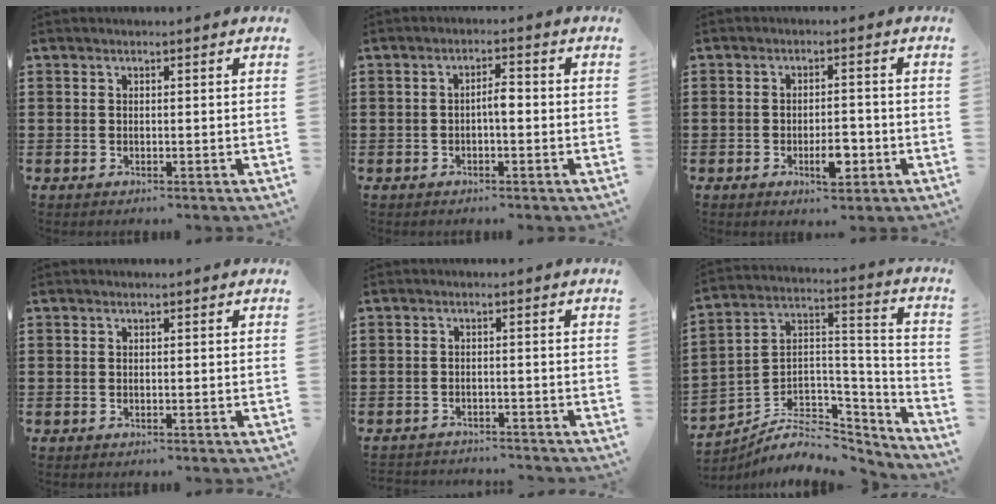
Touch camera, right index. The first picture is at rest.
{"total": 2.6, "force": [-0.5, 0.7, 2.4], "torque": [-0.045, 0.006, -0.012]}
{"total": 4.6, "force": [-1.8, 1.7, 3.9], "torque": [-0.063, 0.005, -0.029]}
{"total": 0.0}
{"total": 1.9, "force": [-1.9, 0.2, -0.2], "torque": [-0.002, 0.001, -0.044]}
{"total": 7.4, "force": [-5.4, 4.2, 2.8], "torque": [-0.058, 0.004, -0.100]}